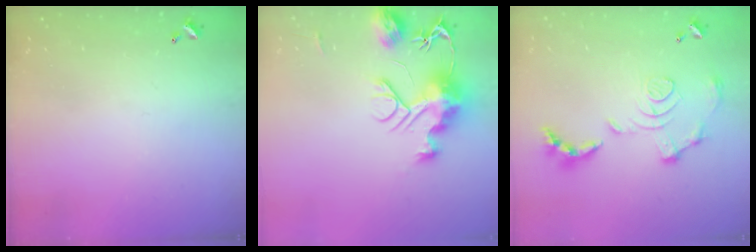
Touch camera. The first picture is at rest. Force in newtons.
{"total": 13.2, "press": 13.2, "slide": 1.1}
{"total": 1.5, "press": 0.8, "slide": 1.3}